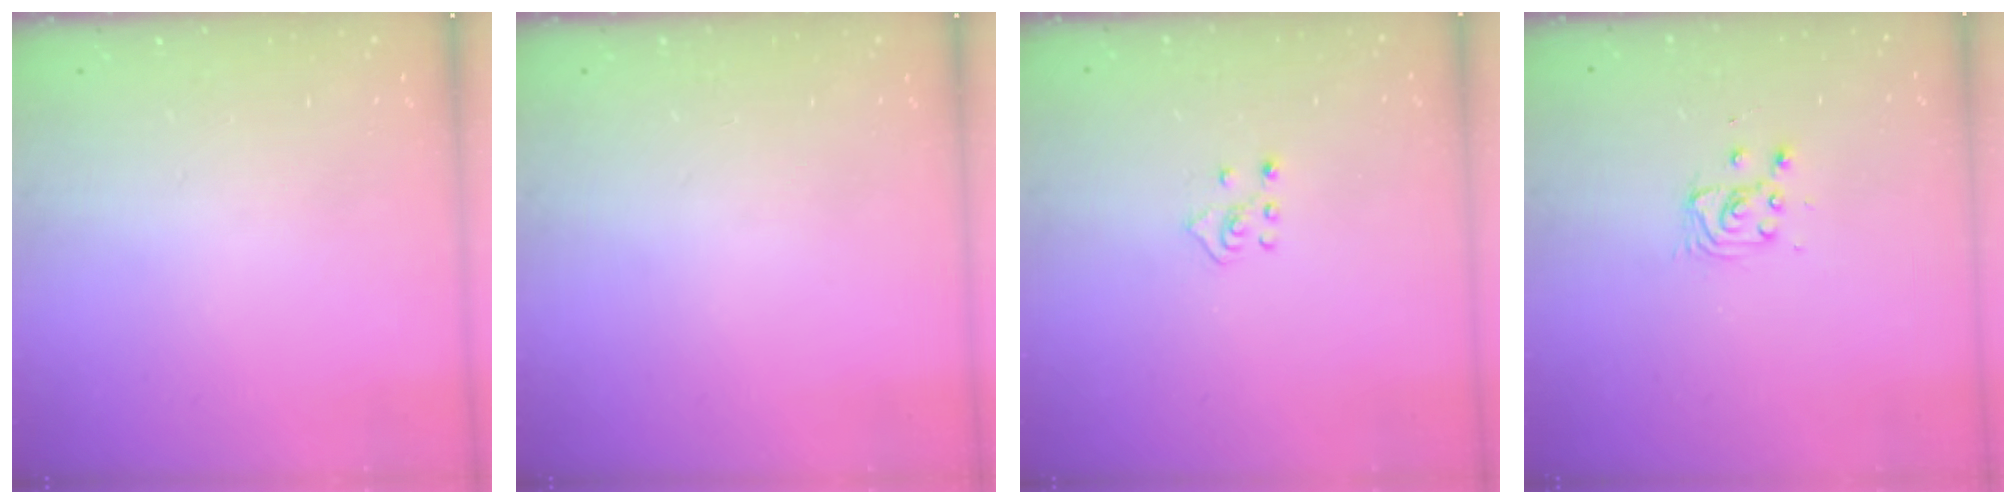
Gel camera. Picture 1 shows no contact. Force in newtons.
{"total": 0.0}
{"total": 2.3, "press": 2.3, "slide": 0.5}
{"total": 4.0, "press": 4.0, "slide": 0.4}